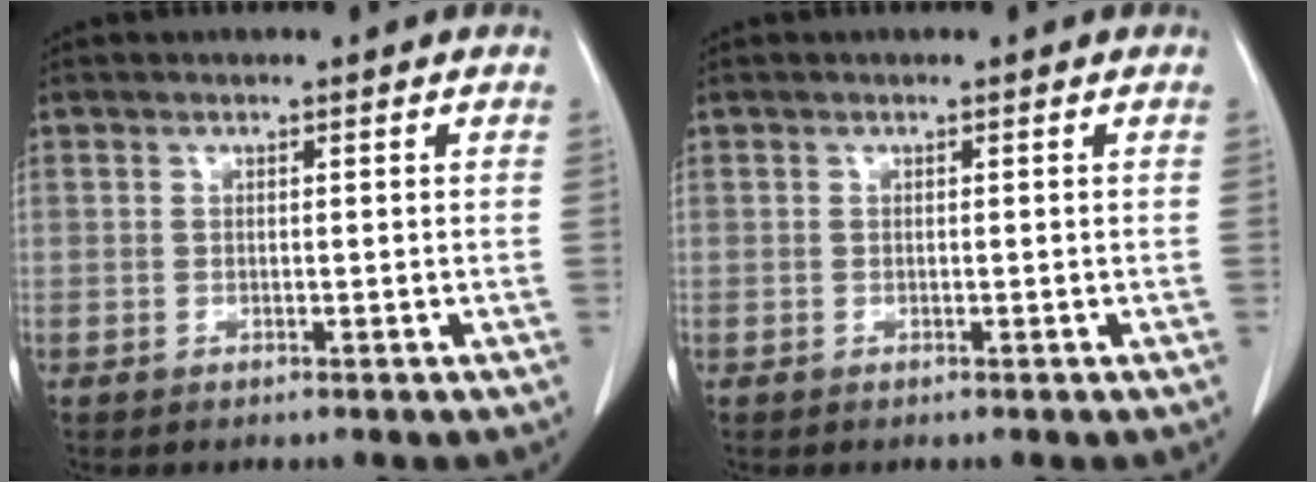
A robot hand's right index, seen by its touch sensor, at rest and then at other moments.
{"total": 0.0}